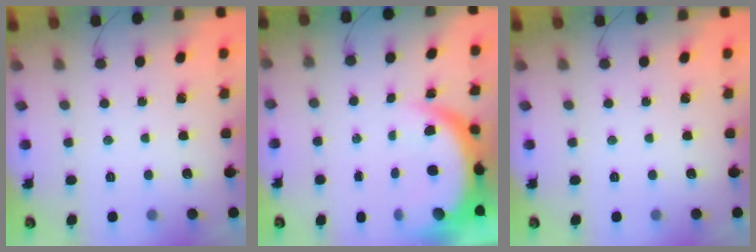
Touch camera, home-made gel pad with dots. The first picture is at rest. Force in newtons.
{"total": 7.8, "press": 7.7, "slide": 1.0}
{"total": 0.0}